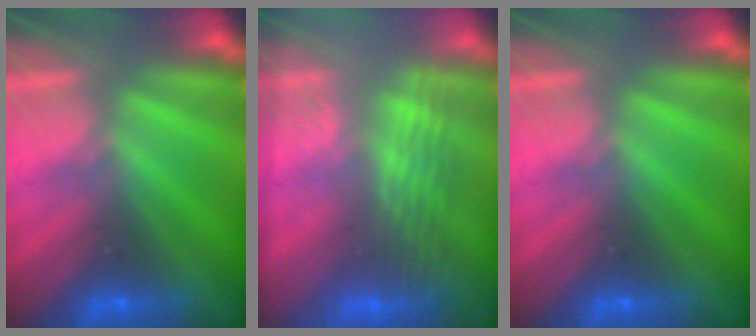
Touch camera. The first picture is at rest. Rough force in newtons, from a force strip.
{"total": 2.8}
{"total": 0.0}